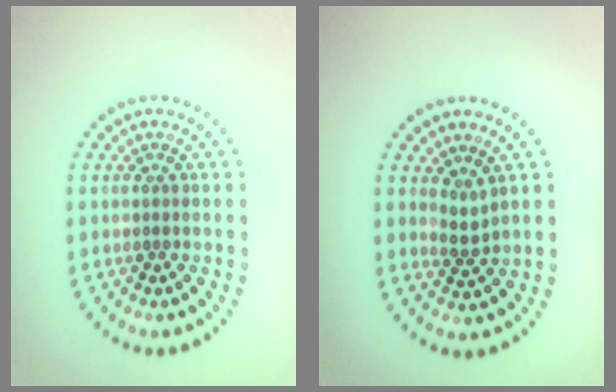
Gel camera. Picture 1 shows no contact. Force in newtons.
{"total": 1.4, "press": 0.9, "slide": 1.0}